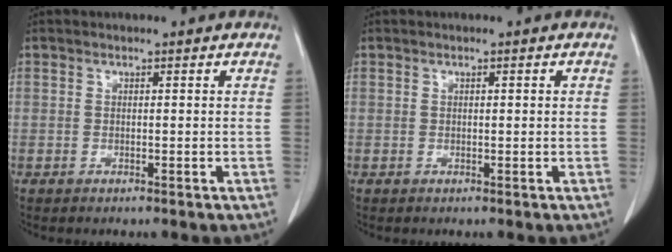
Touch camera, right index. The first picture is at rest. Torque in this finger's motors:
{"motor_torque": [-0.07, 0.03, -0.05, -0.01]}